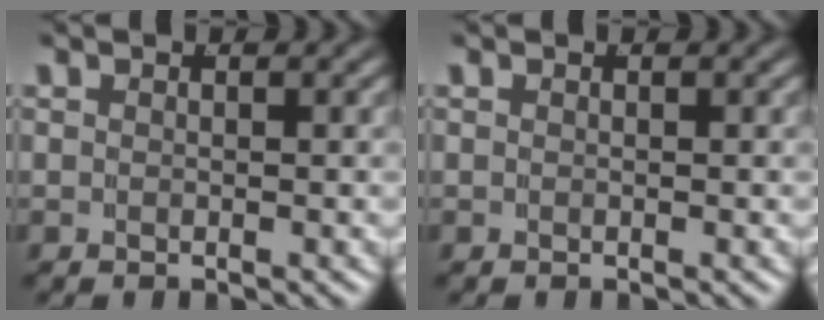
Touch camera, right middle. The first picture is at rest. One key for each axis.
{"total": 0.0}